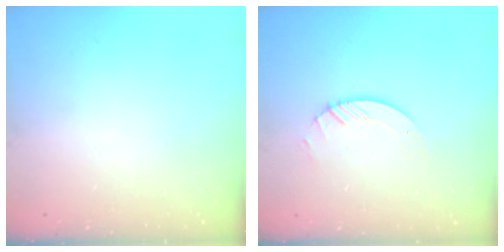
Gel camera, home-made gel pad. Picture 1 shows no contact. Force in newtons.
{"total": 3.2, "press": 3.2, "slide": 0.3}